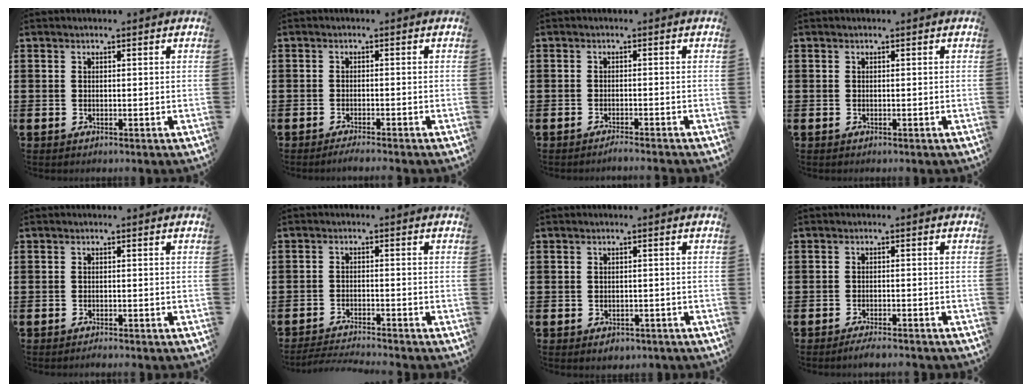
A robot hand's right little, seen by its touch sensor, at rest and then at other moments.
{"total": 1.2, "force": [-1.1, -0.2, 0.5], "torque": [-0.008, -0.001, -0.021]}
{"total": 1.0, "force": [-1.0, -0.2, 0.3], "torque": [-0.005, -0.003, -0.019]}
{"total": 0.0}
{"total": 0.6, "force": [-0.6, 0.0, 0.2], "torque": [-0.003, -0.003, -0.012]}
{"total": 2.2, "force": [-2.2, -0.2, 0.4], "torque": [-0.006, 0.002, -0.045]}
{"total": 1.0, "force": [-0.7, 0.6, 0.3], "torque": [0.000, -0.003, -0.017]}
{"total": 1.7, "force": [-1.6, 0.0, 0.7], "torque": [-0.011, 0.003, -0.030]}